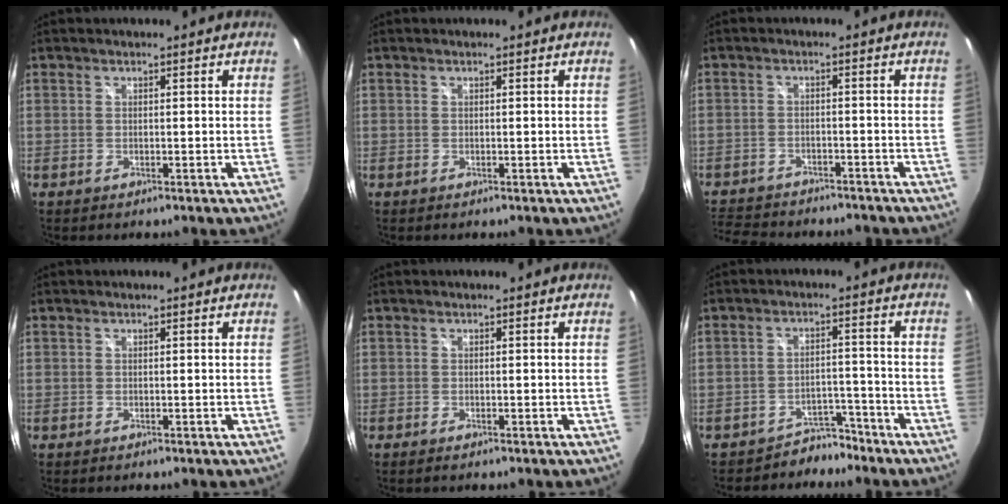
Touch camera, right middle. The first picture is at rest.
{"total": 0.0}
{"total": 12.3, "force": [-10.5, 4.6, 4.3], "torque": [-0.117, -0.008, -0.162]}
{"total": 0.0}
{"total": 0.6, "force": [-0.4, 0.1, 0.4], "torque": [-0.008, -0.002, -0.009]}
{"total": 5.2, "force": [-4.6, 2.4, 0.1], "torque": [-0.005, 0.018, -0.069]}